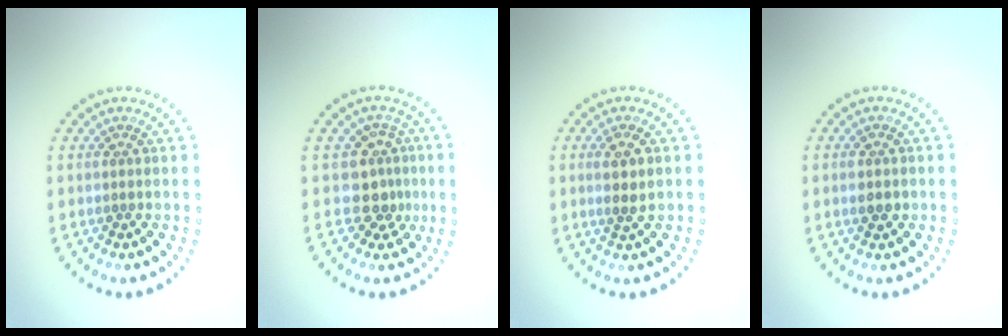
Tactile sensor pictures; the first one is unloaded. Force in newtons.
{"total": 3.0, "press": 2.3, "slide": 1.9}
{"total": 2.4, "press": 2.2, "slide": 0.8}
{"total": 1.6, "press": 1.6, "slide": 0.2}